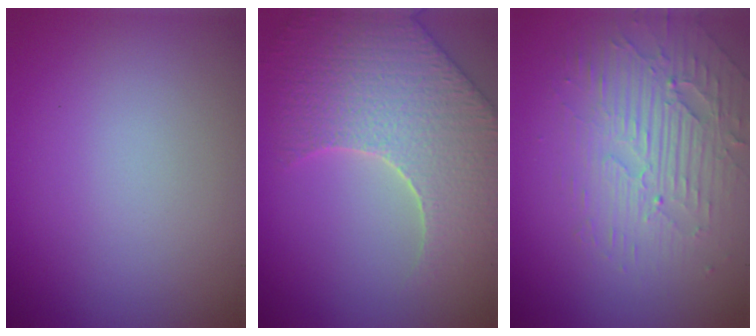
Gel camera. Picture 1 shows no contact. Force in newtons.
{"total": 7.8, "press": 6.2, "slide": 4.8}
{"total": 3.8, "press": 3.4, "slide": 1.8}